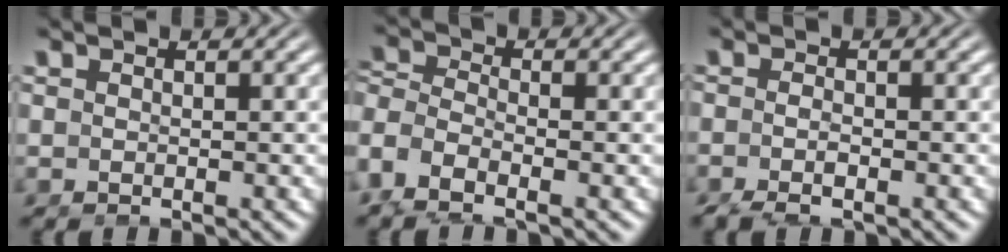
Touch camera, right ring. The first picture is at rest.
{"total": 5.8, "force": [-2.1, 4.5, 3.0], "torque": [-0.097, -0.032, -0.031]}
{"total": 2.8, "force": [-1.9, 1.3, 1.6], "torque": [-0.038, -0.012, -0.029]}